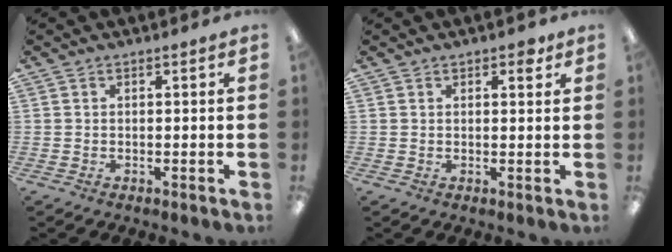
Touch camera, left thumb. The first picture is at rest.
{"total": 2.2, "force": [1.4, 1.1, 1.3], "torque": [-0.003, -0.007, 0.019]}